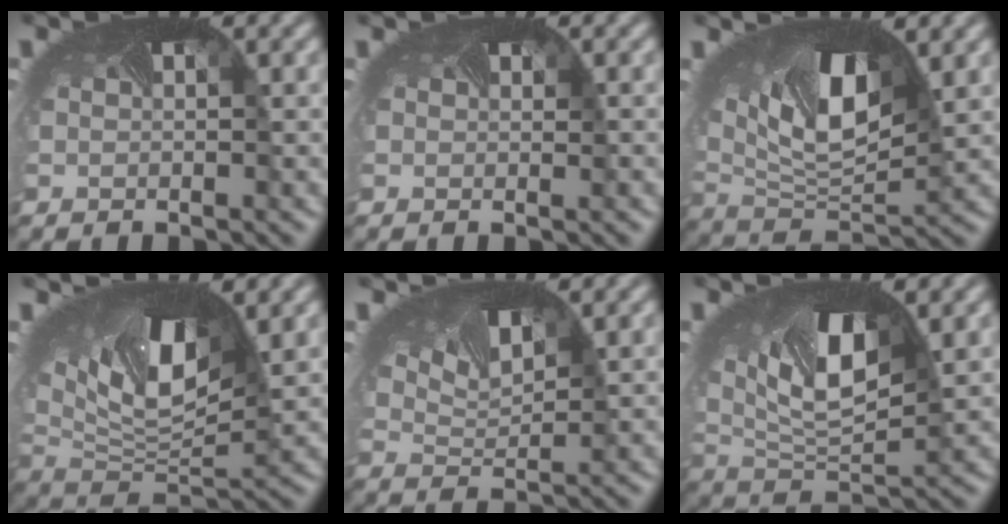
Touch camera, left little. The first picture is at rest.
{"total": 0.0}
{"total": 10.8, "force": [3.1, 5.1, 9.0], "torque": [-0.167, -0.015, 0.055]}
{"total": 11.4, "force": [3.8, 5.3, 9.3], "torque": [-0.175, -0.007, 0.063]}
{"total": 5.6, "force": [3.7, 2.4, 3.4], "torque": [-0.081, 0.006, 0.069]}
{"total": 9.8, "force": [2.8, 4.6, 8.2], "torque": [-0.153, -0.014, 0.047]}